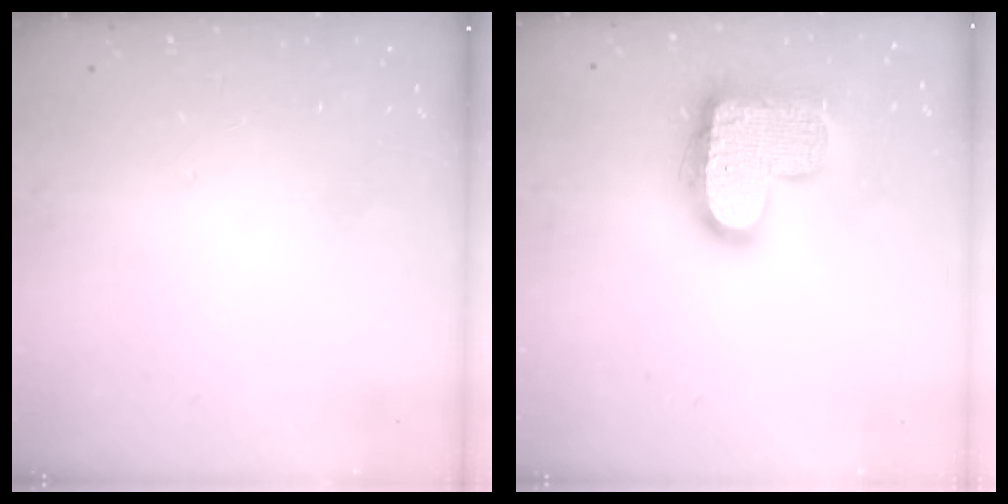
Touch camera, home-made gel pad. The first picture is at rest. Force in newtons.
{"total": 20.1, "press": 20.1, "slide": 1.3}